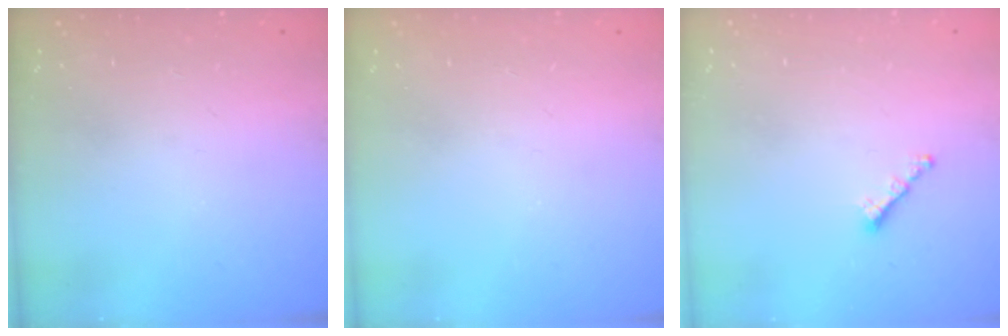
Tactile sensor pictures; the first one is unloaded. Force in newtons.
{"total": 0.0}
{"total": 1.6, "press": 1.5, "slide": 0.5}